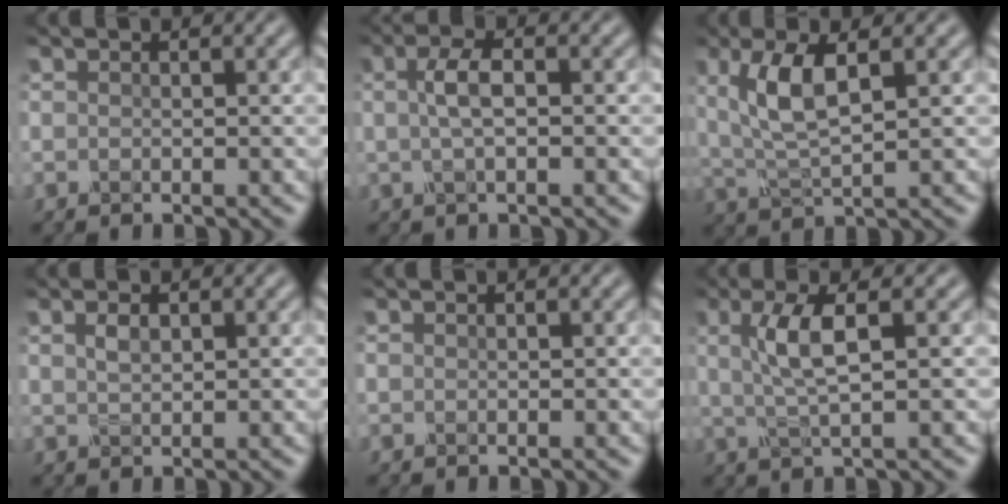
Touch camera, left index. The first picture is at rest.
{"total": 2.4, "force": [0.3, 0.6, 2.3], "torque": [-0.050, 0.010, 0.002]}
{"total": 5.1, "force": [1.7, 1.5, 4.6], "torque": [-0.101, 0.003, 0.036]}
{"total": 1.3, "force": [0.7, 0.5, 0.9], "torque": [-0.025, 0.006, 0.017]}
{"total": 0.0}
{"total": 3.8, "force": [0.9, 0.7, 3.6], "torque": [-0.076, 0.003, 0.019]}